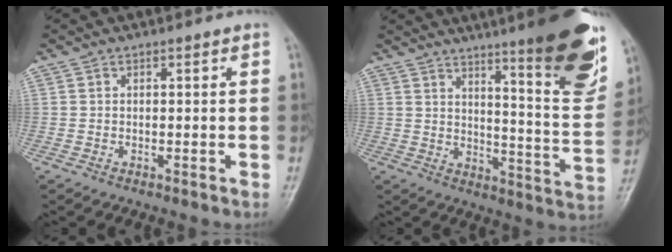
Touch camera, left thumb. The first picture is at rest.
{"total": 22.2, "force": [13.8, 3.6, 17.0], "torque": [-0.200, -0.077, 0.190]}